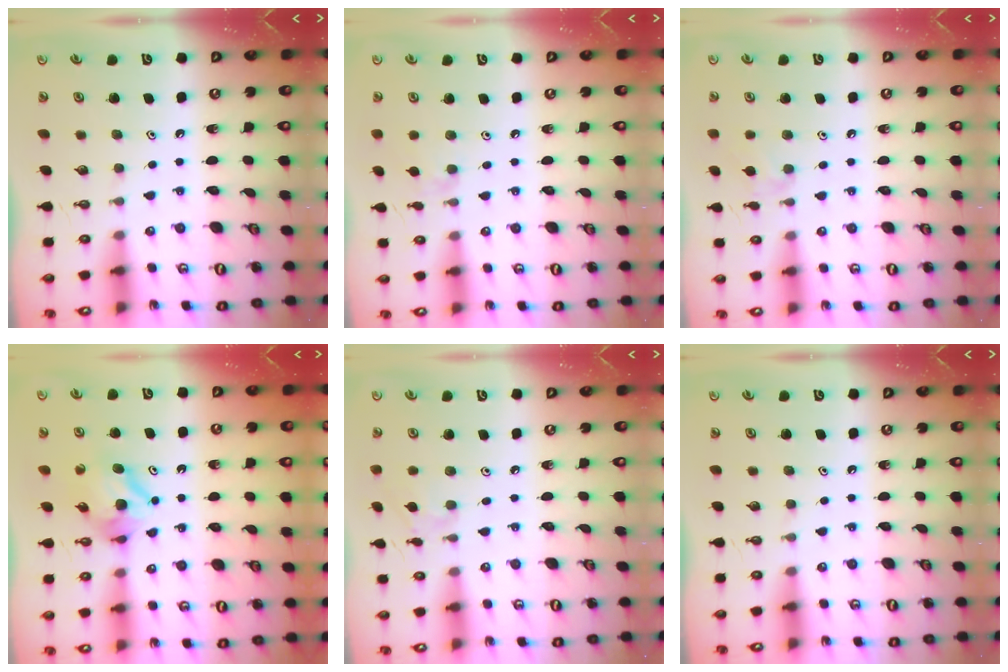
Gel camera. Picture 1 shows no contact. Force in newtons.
{"total": 2.0, "press": 1.9, "slide": 0.5}
{"total": 8.0, "press": 7.9, "slide": 0.9}
{"total": 7.7, "press": 7.6, "slide": 0.6}
{"total": 3.9, "press": 3.9, "slide": 0.6}
{"total": 0.0}